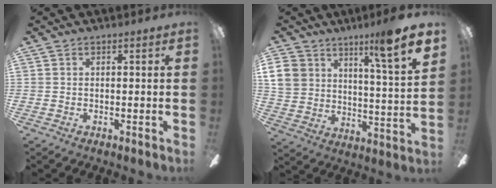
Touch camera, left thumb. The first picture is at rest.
{"total": 16.1, "force": [11.6, 4.9, 10.0], "torque": [-0.157, -0.079, 0.194]}